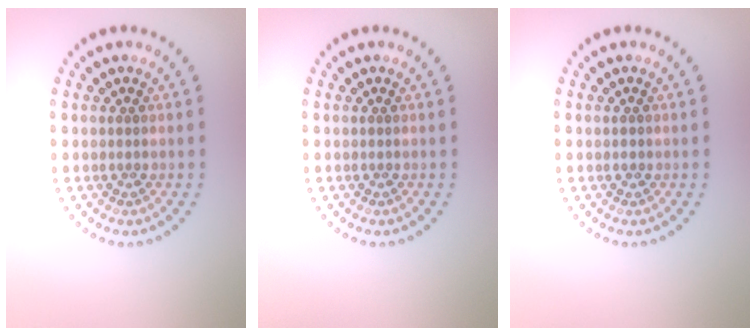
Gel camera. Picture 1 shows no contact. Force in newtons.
{"total": 0.0}
{"total": 0.7, "press": 0.7, "slide": 0.0}